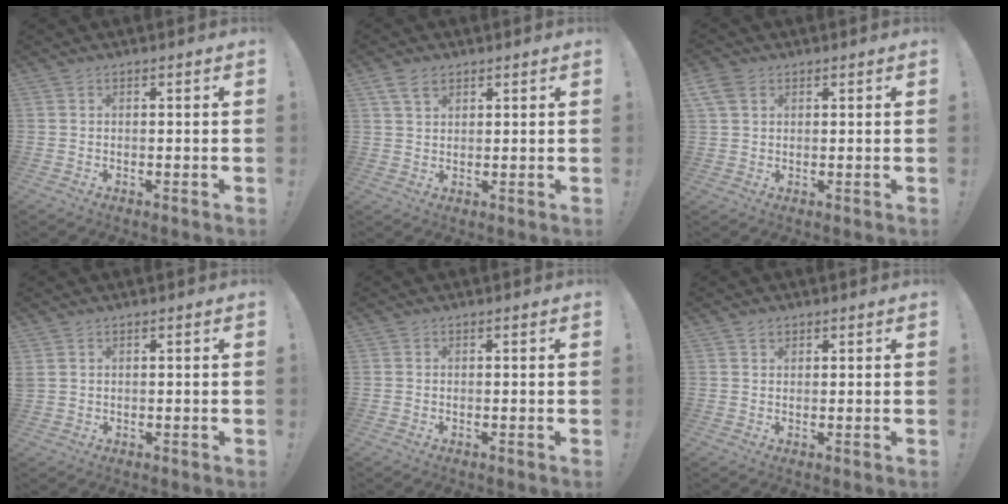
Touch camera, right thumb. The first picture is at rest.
{"total": 5.0, "force": [2.9, 2.9, 2.8], "torque": [-0.048, -0.006, 0.055]}
{"total": 5.3, "force": [2.7, 3.4, 3.0], "torque": [-0.055, 0.000, 0.055]}
{"total": 1.6, "force": [0.8, 1.0, 0.9], "torque": [-0.026, 0.005, 0.017]}
{"total": 0.0}
{"total": 1.2, "force": [0.9, 0.7, 0.4], "torque": [-0.002, -0.002, 0.017]}